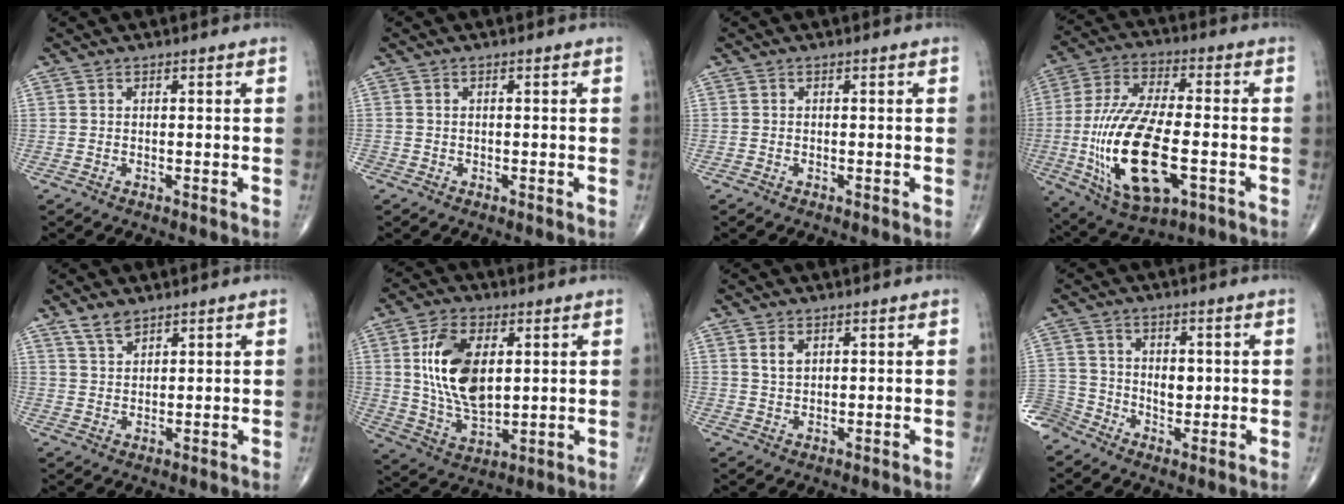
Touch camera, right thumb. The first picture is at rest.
{"total": 0.6, "force": [-0.3, 0.5, 0.1], "torque": [0.002, 0.003, -0.010]}
{"total": 0.0}
{"total": 21.6, "force": [-4.8, 9.3, 18.9], "torque": [-0.385, 0.010, -0.070]}
{"total": 3.6, "force": [2.8, 1.7, 1.5], "torque": [-0.022, -0.014, 0.057]}
{"total": 15.2, "force": [3.1, 8.5, 12.3], "torque": [-0.216, -0.015, 0.063]}
{"total": 2.8, "force": [1.2, 1.8, 1.8], "torque": [-0.027, -0.006, 0.024]}
{"total": 7.3, "force": [-2.4, 6.1, 3.1], "torque": [-0.044, 0.017, -0.049]}